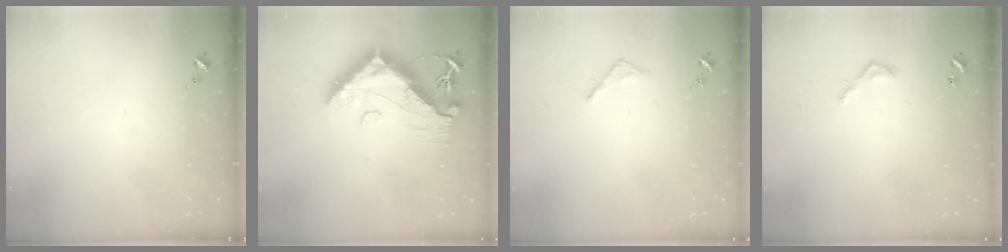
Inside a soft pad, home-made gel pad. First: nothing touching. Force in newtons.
{"total": 16.5, "press": 16.4, "slide": 1.3}
{"total": 2.5, "press": 2.5, "slide": 0.2}
{"total": 3.9, "press": 3.9, "slide": 0.3}